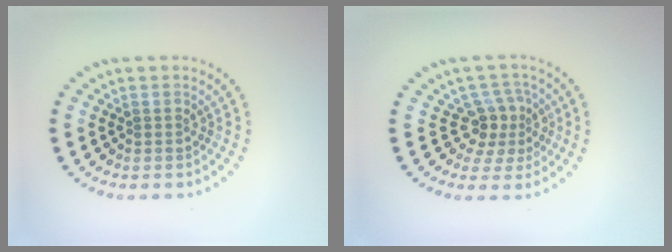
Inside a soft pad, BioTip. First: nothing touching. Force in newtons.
{"total": 3.0, "press": 2.4, "slide": 1.9}